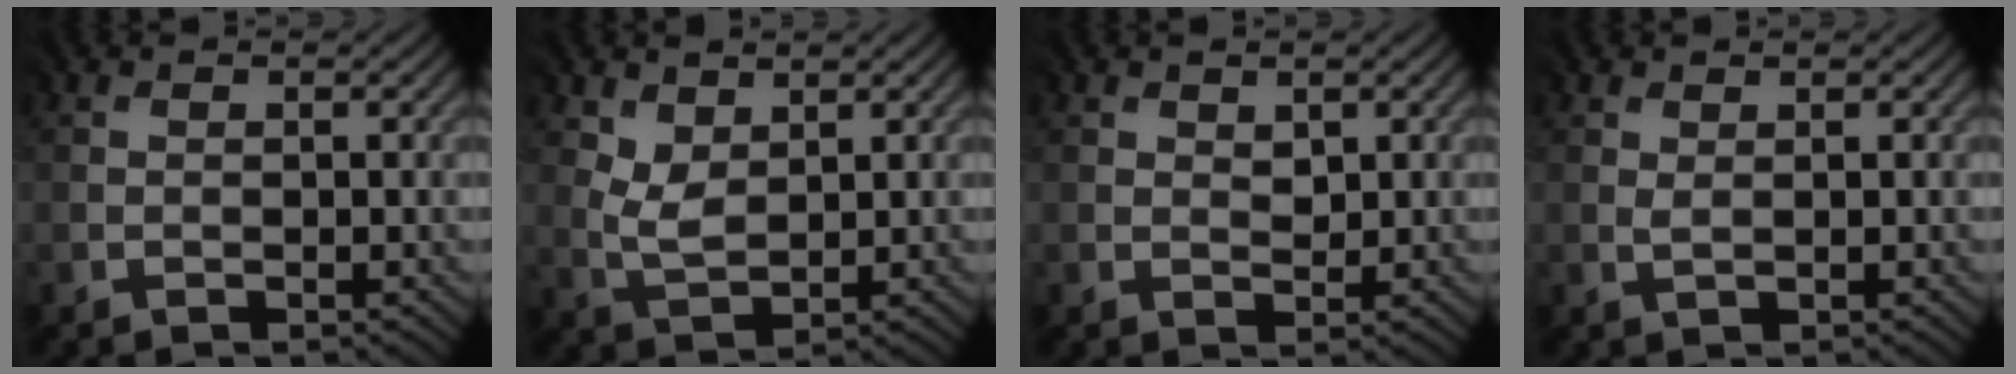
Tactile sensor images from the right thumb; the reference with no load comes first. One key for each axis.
{"total": 3.4, "fx": 2.0, "fy": 2.0, "fz": 1.8, "tx": -0.051, "ty": -0.006, "tz": 0.044}
{"total": 1.6, "fx": 0.8, "fy": 1.0, "fz": 0.8, "tx": -0.014, "ty": -0.003, "tz": 0.018}
{"total": 0.5, "fx": 0.5, "fy": 0.0, "fz": 0.1, "tx": -0.009, "ty": -0.001, "tz": 0.012}